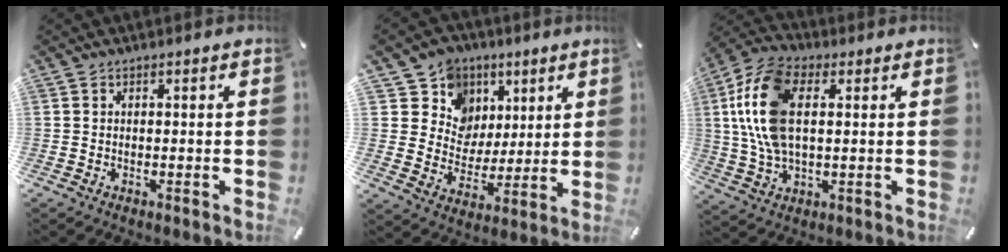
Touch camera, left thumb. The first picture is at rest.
{"total": 10.8, "force": [3.9, 10.1, 0.7], "torque": [-0.015, -0.041, 0.079]}
{"total": 14.1, "force": [2.6, 8.1, 11.2], "torque": [-0.262, -0.001, 0.044]}